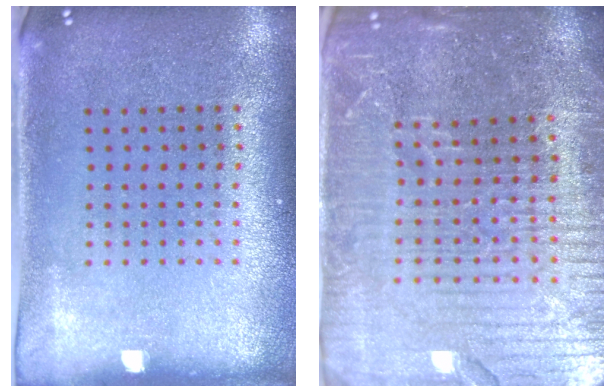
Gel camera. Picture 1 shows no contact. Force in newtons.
{"total": 5.9, "press": 5.3, "slide": 2.6}